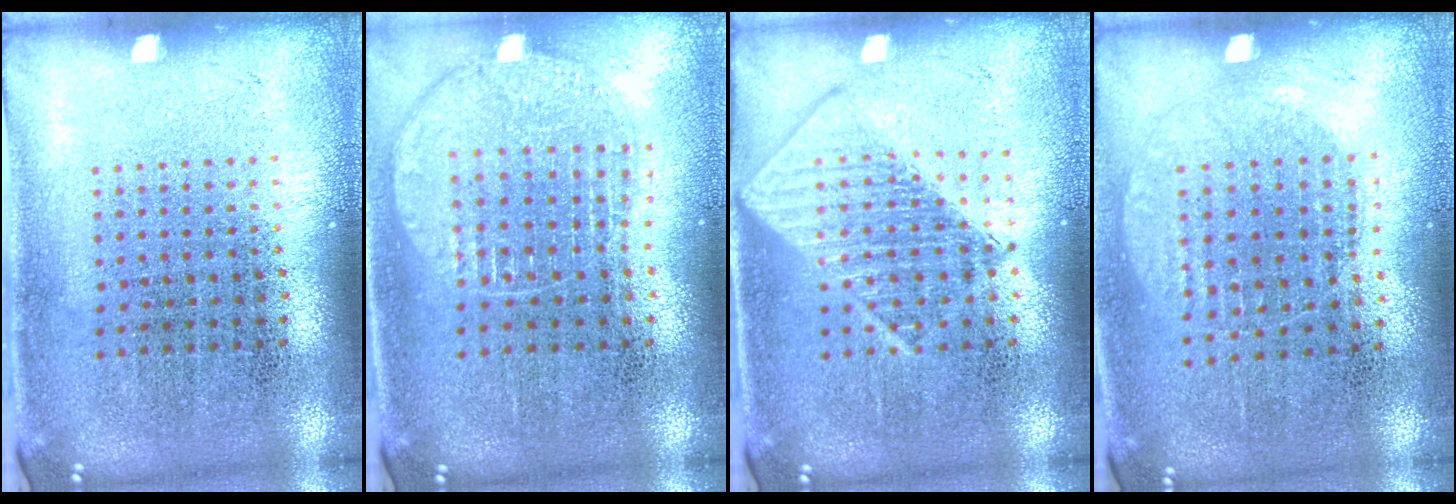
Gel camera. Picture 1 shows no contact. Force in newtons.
{"total": 1.0, "press": 1.0, "slide": 0.1}
{"total": 2.9, "press": 2.9, "slide": 0.3}
{"total": 0.9, "press": 0.8, "slide": 0.3}